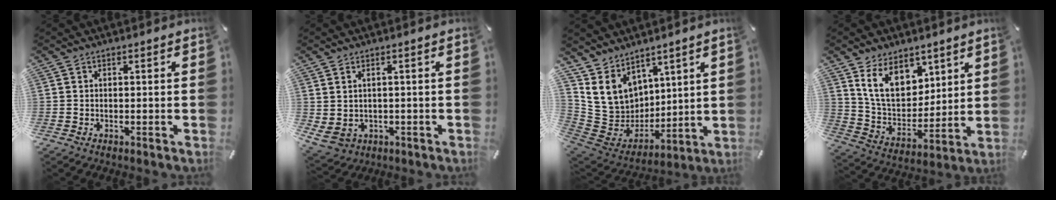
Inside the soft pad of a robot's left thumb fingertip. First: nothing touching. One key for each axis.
{"total": 3.5, "fx": 0.3, "fy": 3.0, "fz": 1.8, "tx": -0.042, "ty": -0.002, "tz": 0.003}
{"total": 12.2, "fx": 6.3, "fy": 10.1, "fz": 2.7, "tx": -0.074, "ty": -0.058, "tz": 0.137}
{"total": 13.5, "fx": 7.6, "fy": 9.0, "fz": 6.5, "tx": -0.133, "ty": -0.033, "tz": 0.147}